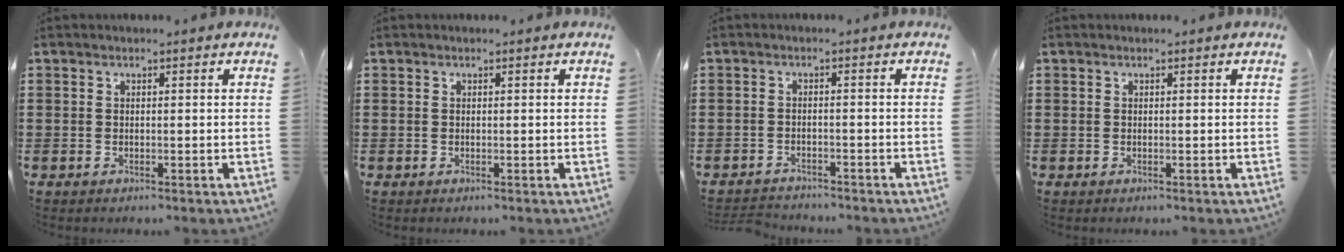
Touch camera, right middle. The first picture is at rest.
{"total": 0.0}
{"total": 2.4, "force": [-2.3, 0.5, -0.1], "torque": [-0.006, -0.001, -0.051]}
{"total": 0.0}